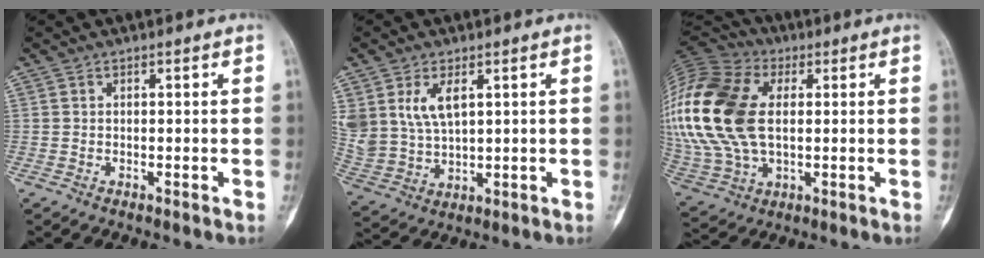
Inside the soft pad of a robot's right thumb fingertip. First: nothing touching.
{"total": 7.0, "force": [2.9, 4.3, 4.7], "torque": [-0.087, -0.011, 0.075]}
{"total": 26.8, "force": [3.2, 16.8, 20.6], "torque": [-0.476, 0.008, 0.064]}